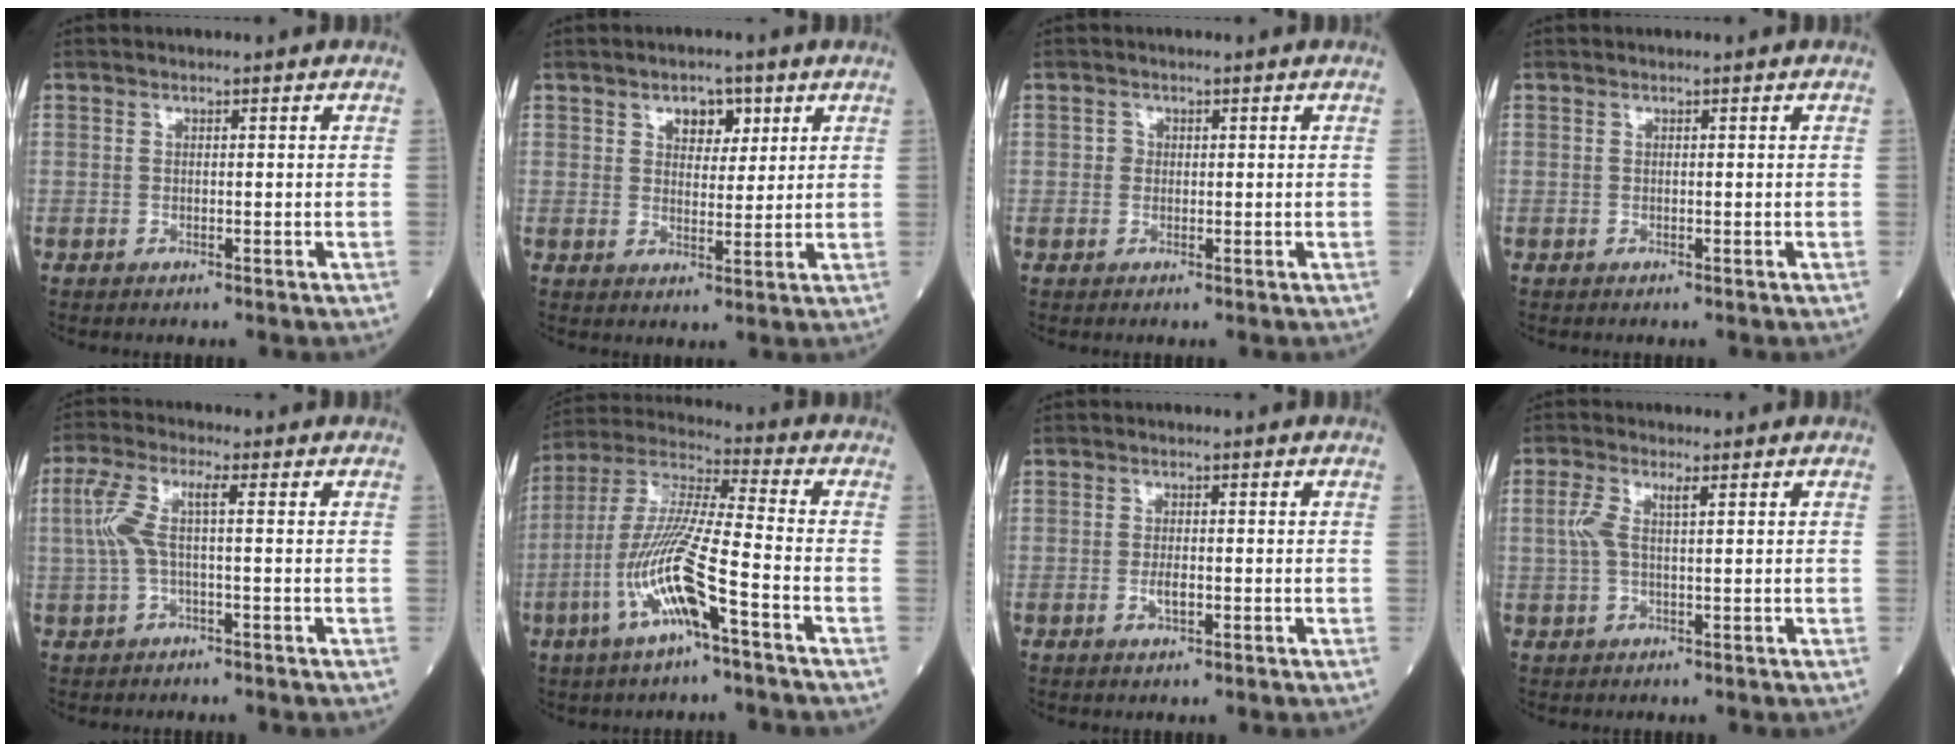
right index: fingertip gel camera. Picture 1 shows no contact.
{"total": 4.5, "force": [2.3, 2.6, 2.8], "torque": [-0.035, 0.005, 0.035]}
{"total": 0.6, "force": [0.1, 0.4, 0.4], "torque": [-0.013, 0.007, 0.003]}
{"total": 0.0}
{"total": 5.7, "force": [0.5, 1.3, 5.6], "torque": [-0.143, 0.027, 0.008]}
{"total": 14.1, "force": [-5.3, 1.1, 13.1], "torque": [-0.273, -0.003, -0.104]}
{"total": 2.0, "force": [-0.6, 0.7, 1.8], "torque": [-0.034, 0.000, -0.006]}
{"total": 3.8, "force": [1.1, 1.0, 3.5], "torque": [-0.093, 0.018, 0.023]}